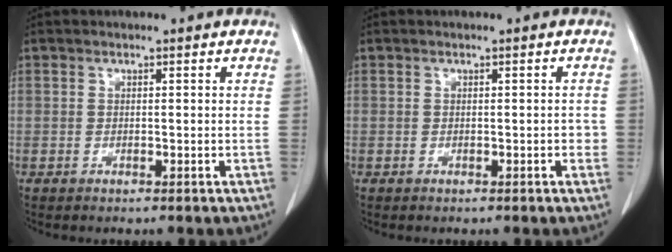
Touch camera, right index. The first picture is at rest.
{"total": 1.0, "force": [-0.2, 0.5, 0.9], "torque": [-0.007, 0.003, -0.002]}